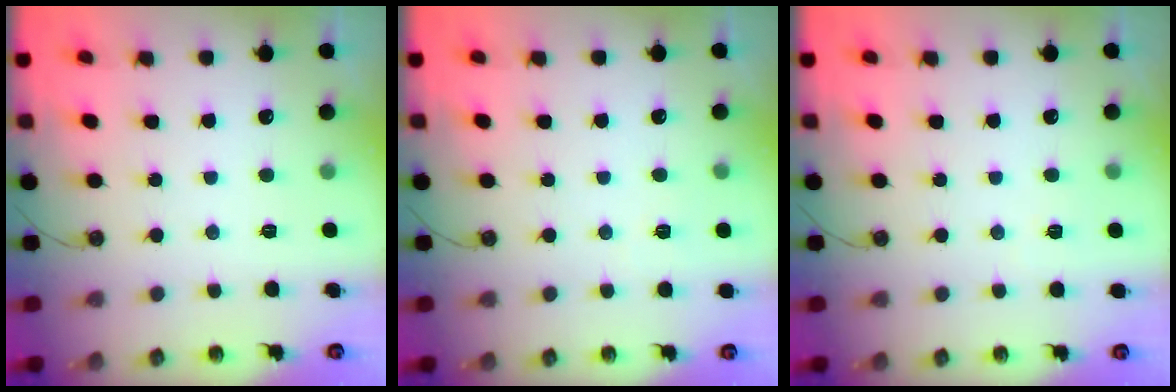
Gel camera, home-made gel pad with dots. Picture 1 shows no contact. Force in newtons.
{"total": 3.4, "press": 2.3, "slide": 2.5}
{"total": 2.2, "press": 2.1, "slide": 0.7}